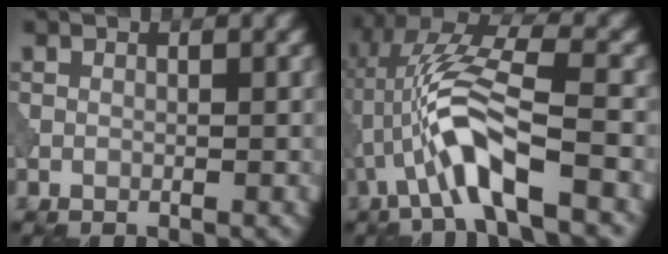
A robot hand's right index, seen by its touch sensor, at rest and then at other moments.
{"total": 7.8, "force": [-2.5, 1.9, 7.1], "torque": [-0.151, 0.017, -0.051]}